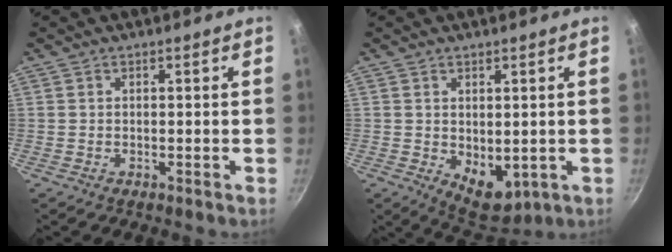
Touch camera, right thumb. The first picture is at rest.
{"total": 6.9, "force": [-0.2, 4.4, 5.4], "torque": [-0.055, -0.016, 0.015]}